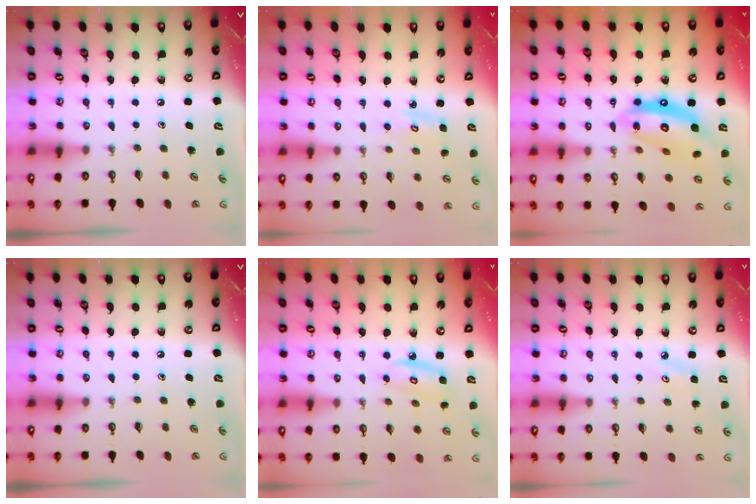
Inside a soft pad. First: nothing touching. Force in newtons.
{"total": 2.9, "press": 2.9, "slide": 0.3}
{"total": 15.4, "press": 15.3, "slide": 1.4}
{"total": 0.0}
{"total": 4.9, "press": 4.9, "slide": 0.3}
{"total": 4.1, "press": 4.1, "slide": 0.5}